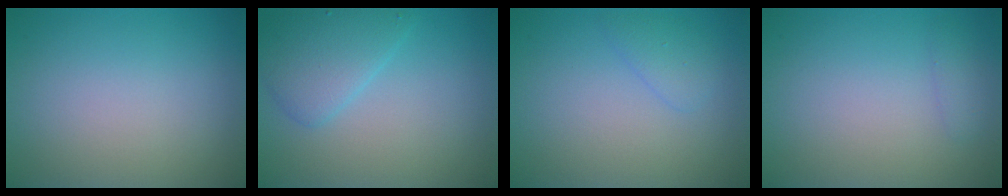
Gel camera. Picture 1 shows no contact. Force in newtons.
{"total": 3.3, "press": 3.3, "slide": 0.1}
{"total": 1.4, "press": 1.4, "slide": 0.2}
{"total": 0.8, "press": 0.8, "slide": 0.0}